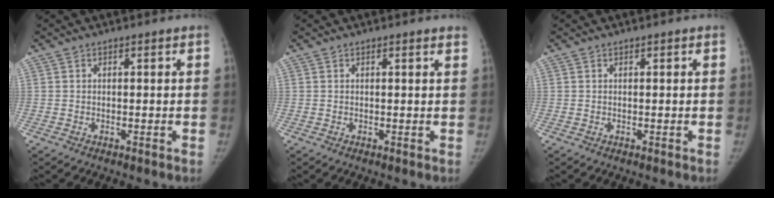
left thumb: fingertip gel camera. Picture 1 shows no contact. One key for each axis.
{"total": 1.3, "fx": 1.1, "fy": 0.1, "fz": 0.6, "tx": -0.006, "ty": -0.001, "tz": 0.008}
{"total": 0.0}